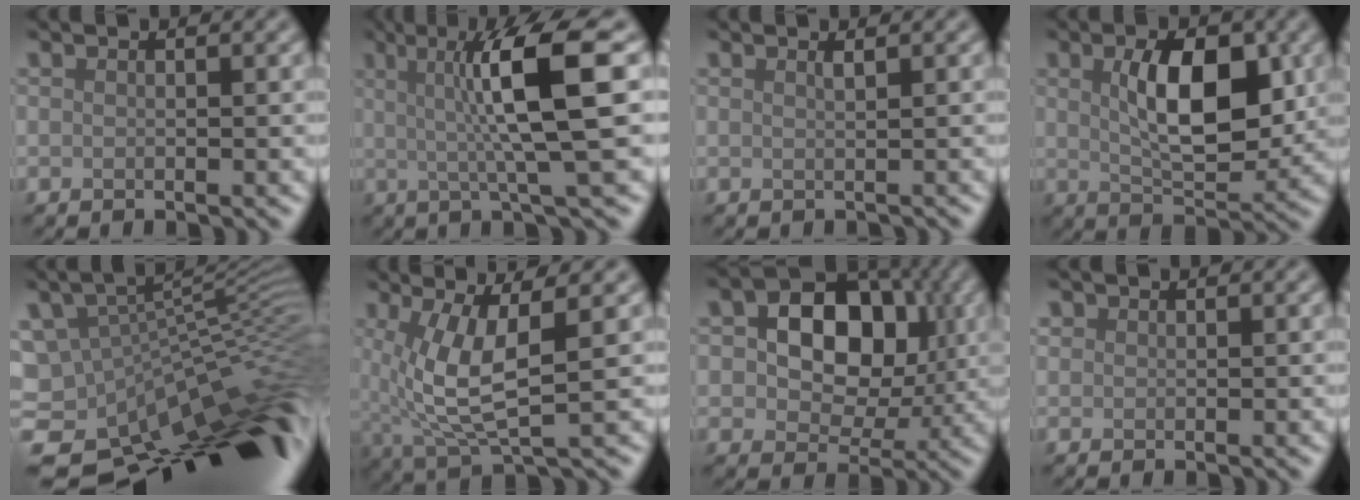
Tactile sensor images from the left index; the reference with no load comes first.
{"total": 8.5, "force": [1.4, 1.2, 8.3], "torque": [-0.119, 0.010, 0.023]}
{"total": 0.6, "force": [0.4, 0.1, 0.4], "torque": [-0.001, 0.002, 0.006]}
{"total": 7.2, "force": [1.4, 3.3, 6.2], "torque": [-0.102, 0.000, 0.027]}
{"total": 13.9, "force": [-7.3, 5.7, 10.4], "torque": [-0.186, 0.001, -0.102]}
{"total": 6.1, "force": [0.8, 1.8, 5.7], "torque": [-0.131, -0.010, 0.023]}
{"total": 11.3, "force": [2.2, 8.0, 7.7], "torque": [-0.107, 0.028, 0.017]}
{"total": 0.6, "force": [0.3, 0.5, 0.0], "torque": [0.005, 0.000, 0.003]}